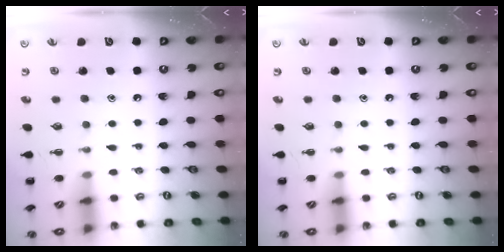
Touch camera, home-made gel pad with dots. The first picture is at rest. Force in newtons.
{"total": 0.0}